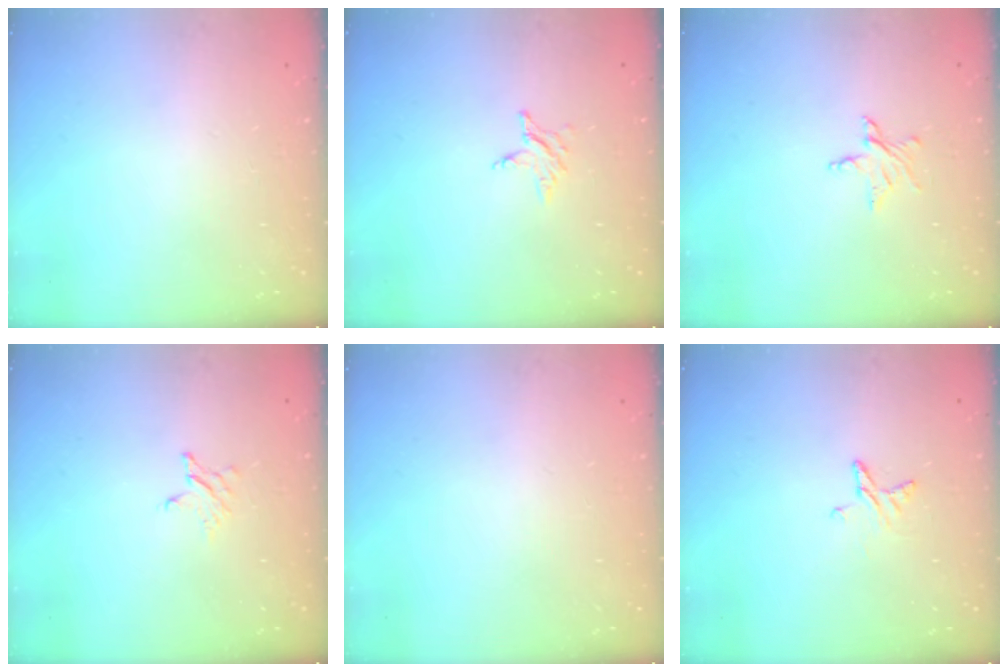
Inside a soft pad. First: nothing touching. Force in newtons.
{"total": 2.9, "press": 2.9, "slide": 0.3}
{"total": 4.4, "press": 4.3, "slide": 0.6}
{"total": 2.5, "press": 2.5, "slide": 0.2}
{"total": 0.0}
{"total": 4.4, "press": 4.4, "slide": 0.4}